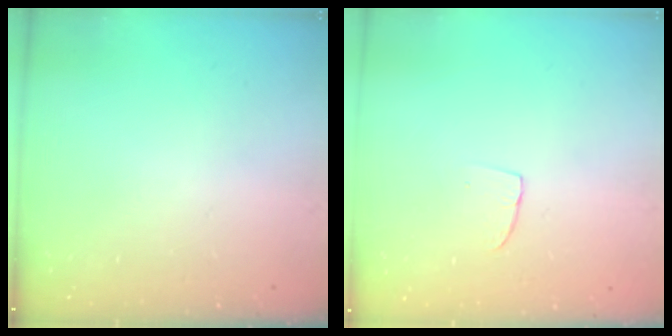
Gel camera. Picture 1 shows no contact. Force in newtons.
{"total": 2.9, "press": 2.9, "slide": 0.2}